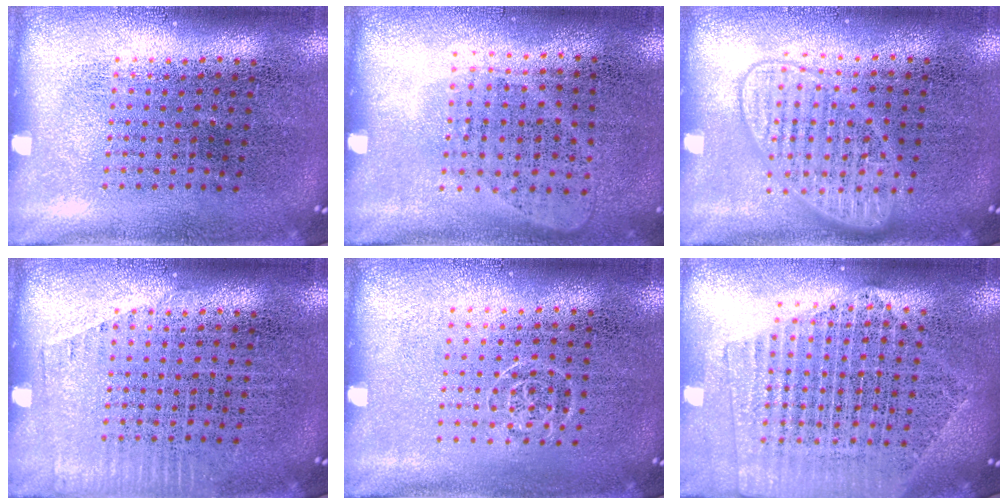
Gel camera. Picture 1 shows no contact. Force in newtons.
{"total": 1.0, "press": 0.8, "slide": 0.5}
{"total": 1.8, "press": 1.8, "slide": 0.3}
{"total": 0.9, "press": 0.8, "slide": 0.2}
{"total": 0.6, "press": 0.5, "slide": 0.3}
{"total": 2.1, "press": 1.9, "slide": 0.9}